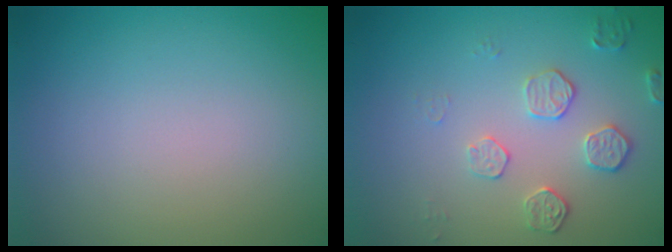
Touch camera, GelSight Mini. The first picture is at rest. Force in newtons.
{"total": 2.1, "press": 1.5, "slide": 1.4}